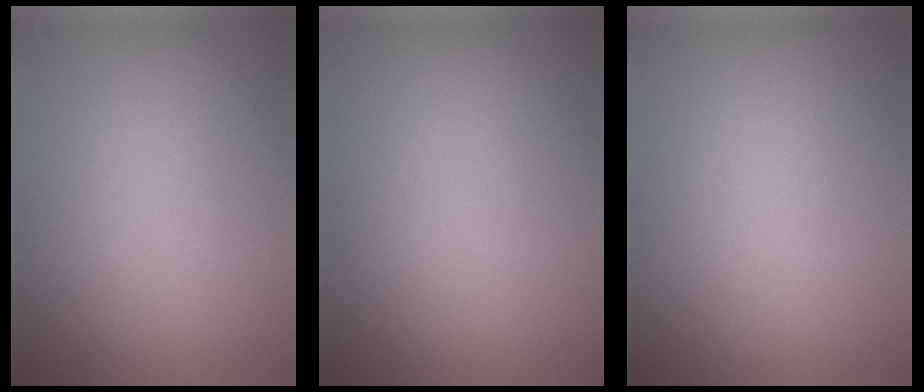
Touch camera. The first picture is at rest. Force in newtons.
{"total": 0.0}
{"total": 0.0}